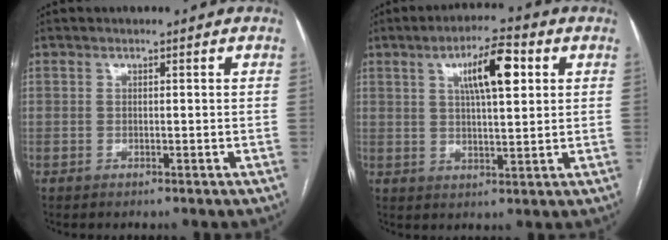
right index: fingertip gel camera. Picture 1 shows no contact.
{"total": 8.9, "force": [3.2, 1.9, 8.1], "torque": [-0.136, 0.013, 0.053]}